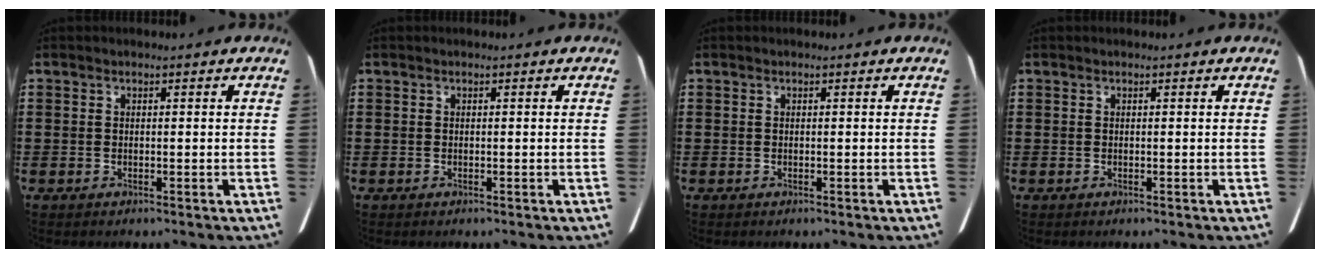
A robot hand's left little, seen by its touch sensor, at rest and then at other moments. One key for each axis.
{"total": 0.0}
{"total": 0.0}
{"total": 0.0}